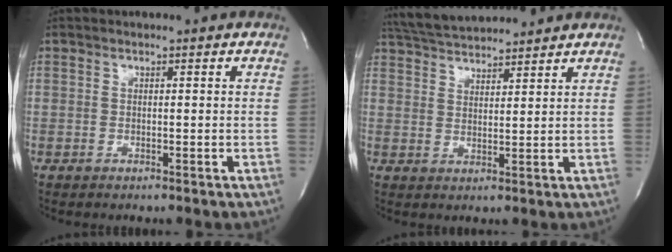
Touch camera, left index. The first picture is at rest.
{"total": 9.0, "force": [8.6, 0.7, 2.4], "torque": [-0.054, 0.028, 0.147]}